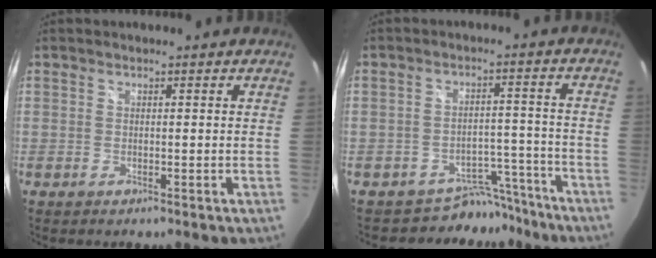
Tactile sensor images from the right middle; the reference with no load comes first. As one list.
[{"total": 7.4, "force": [-6.6, 3.2, -0.4], "torque": [0.010, 0.028, -0.097]}]